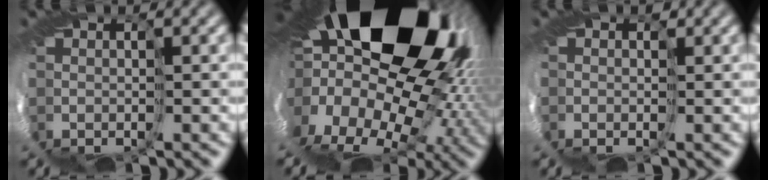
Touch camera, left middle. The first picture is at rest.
{"total": 19.6, "force": [4.2, 14.0, 13.0], "torque": [-0.219, -0.050, 0.018]}
{"total": 1.7, "force": [0.4, 1.4, 0.8], "torque": [-0.015, 0.010, -0.005]}